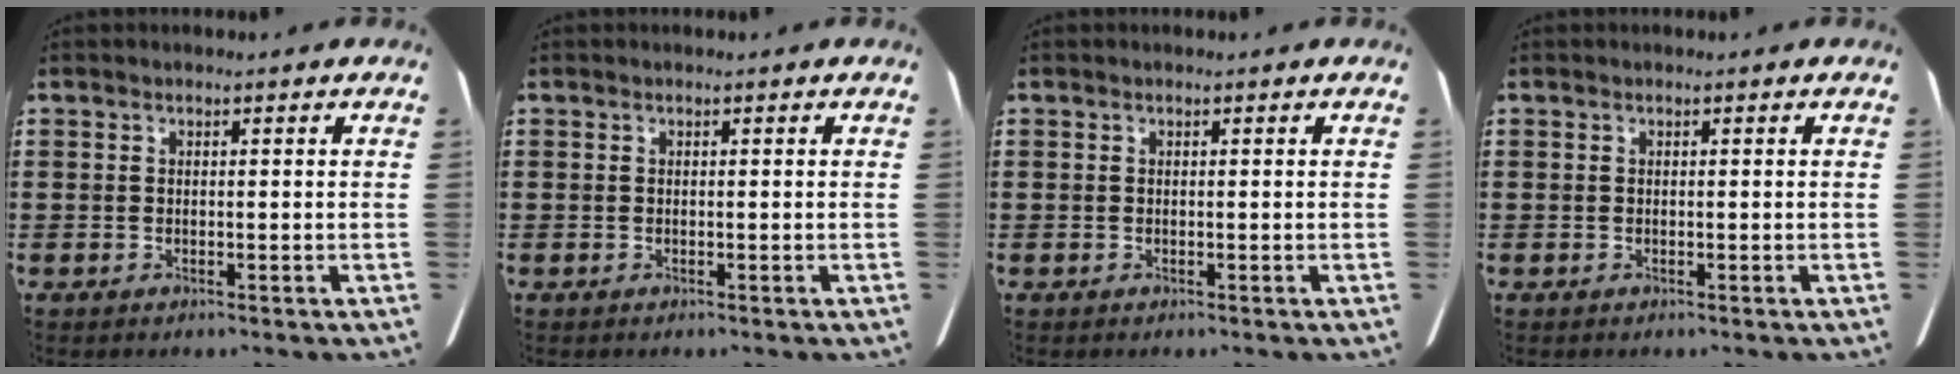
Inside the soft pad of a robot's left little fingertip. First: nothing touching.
{"total": 0.0}
{"total": 0.0}
{"total": 0.0}